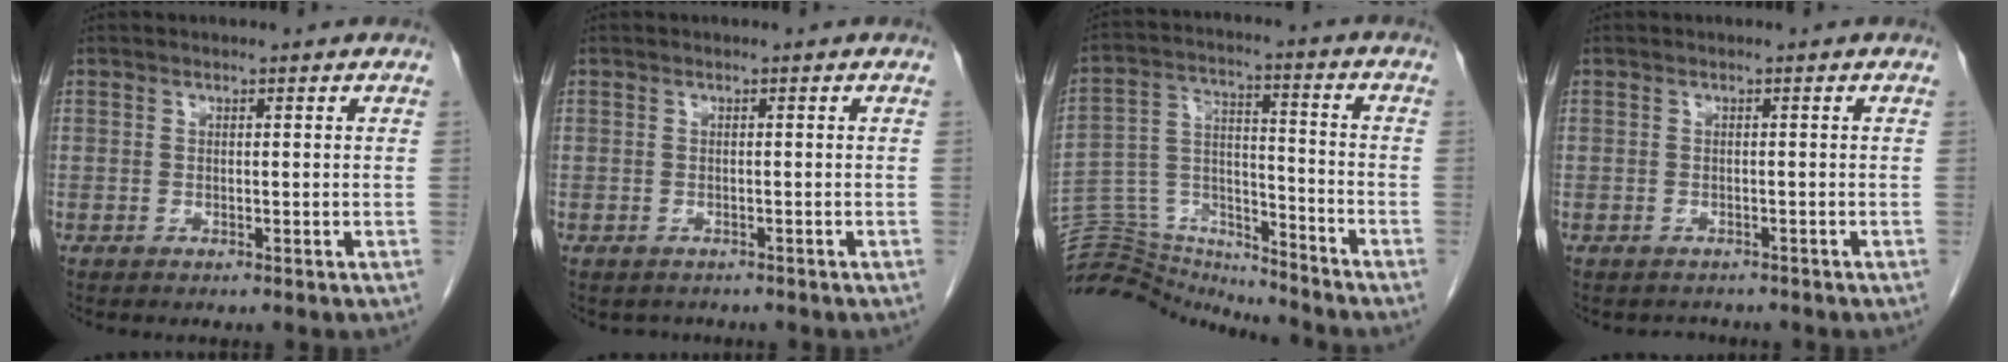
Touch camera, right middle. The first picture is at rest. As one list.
[{"total": 1.6, "force": [-1.3, 0.9, 0.0], "torque": [-0.005, 0.000, -0.018]}, {"total": 14.0, "force": [-13.9, 1.5, 0.2], "torque": [-0.014, 0.056, -0.242]}, {"total": 1.8, "force": [-1.5, 0.9, -0.2], "torque": [-0.002, -0.002, -0.024]}]